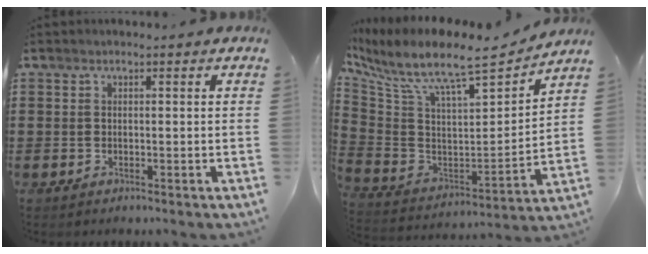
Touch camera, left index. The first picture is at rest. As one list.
[{"total": 9.3, "force": [7.6, 1.3, 5.1], "torque": [-0.133, -0.063, 0.123]}]